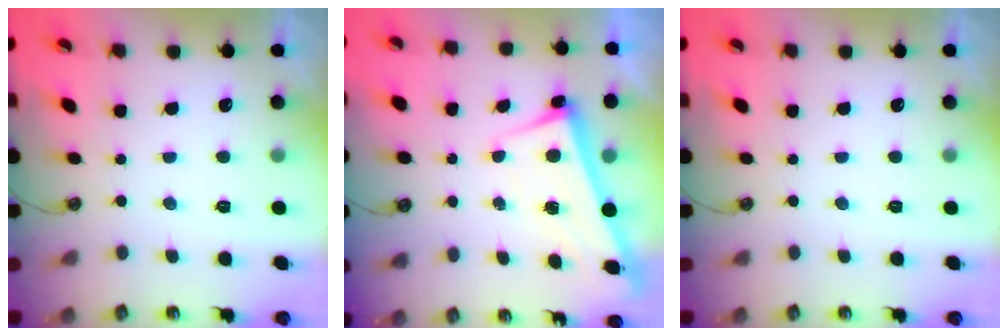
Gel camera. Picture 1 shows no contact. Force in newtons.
{"total": 2.8, "press": 2.8, "slide": 0.4}
{"total": 0.0}